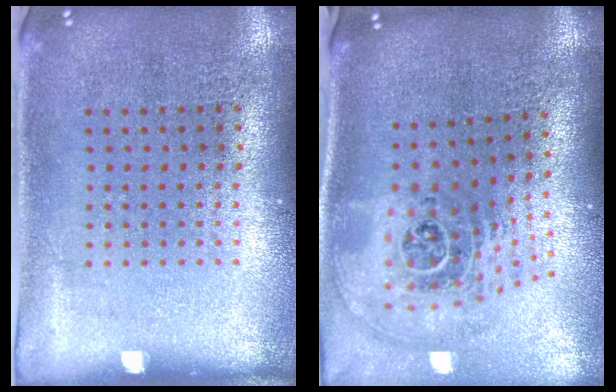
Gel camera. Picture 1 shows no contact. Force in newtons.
{"total": 2.8, "press": 1.8, "slide": 2.1}